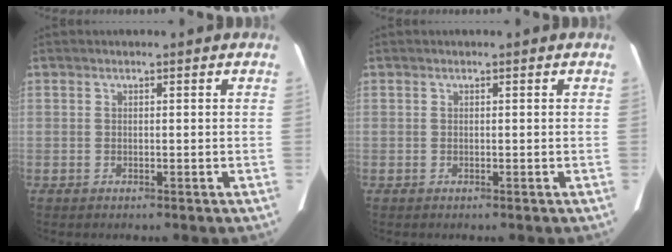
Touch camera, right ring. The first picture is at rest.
{"total": 0.0}